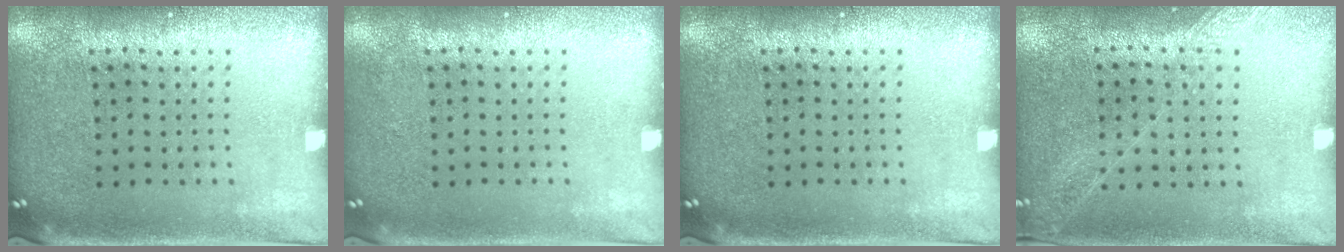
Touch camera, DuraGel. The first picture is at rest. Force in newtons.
{"total": 0.0}
{"total": 0.0}
{"total": 1.2, "press": 1.1, "slide": 0.1}